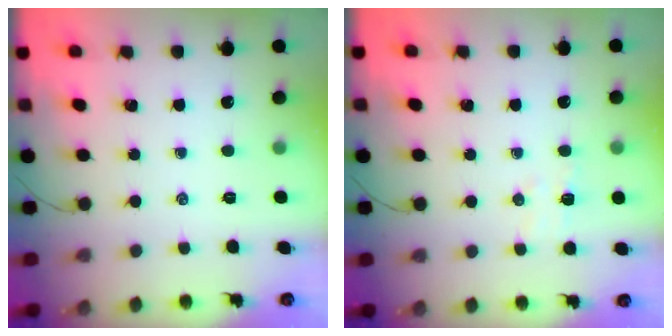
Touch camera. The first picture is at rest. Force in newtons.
{"total": 5.1, "press": 4.9, "slide": 1.0}